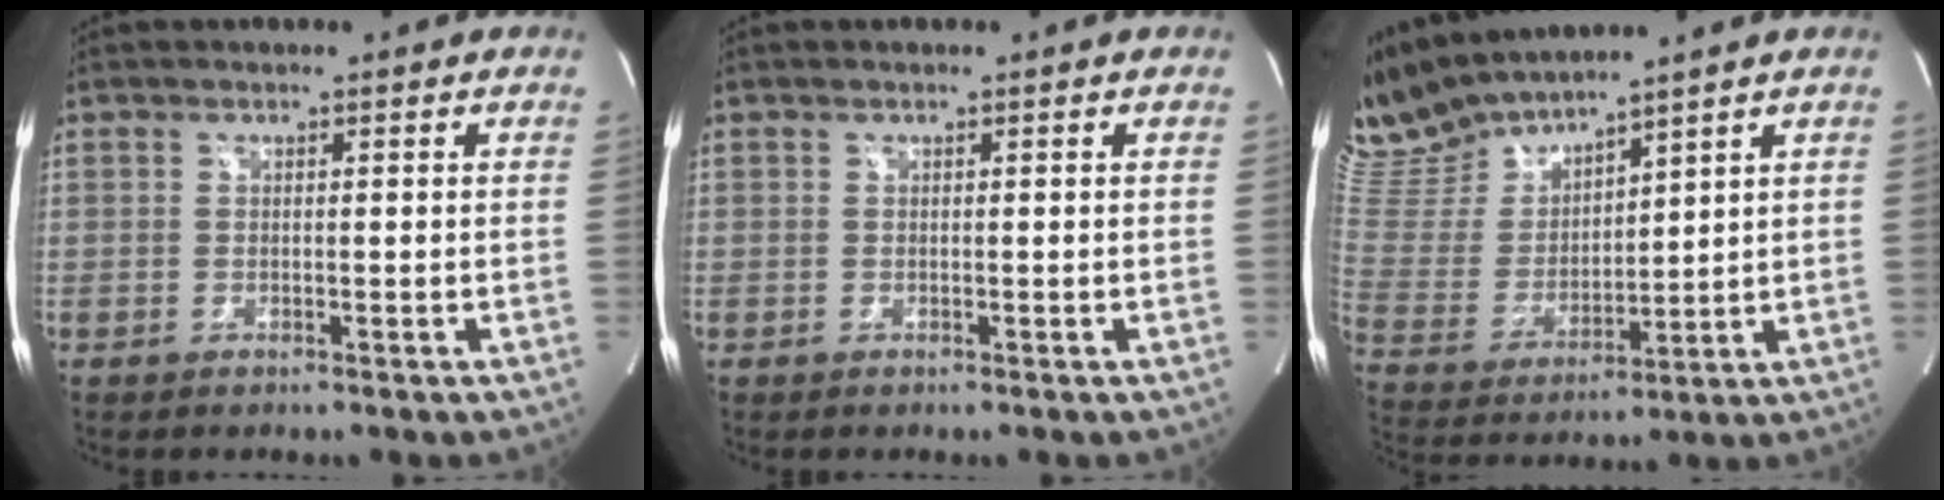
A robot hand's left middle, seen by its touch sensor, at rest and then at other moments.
{"total": 0.0}
{"total": 12.1, "force": [11.4, 1.6, 3.5], "torque": [-0.088, 0.003, 0.246]}